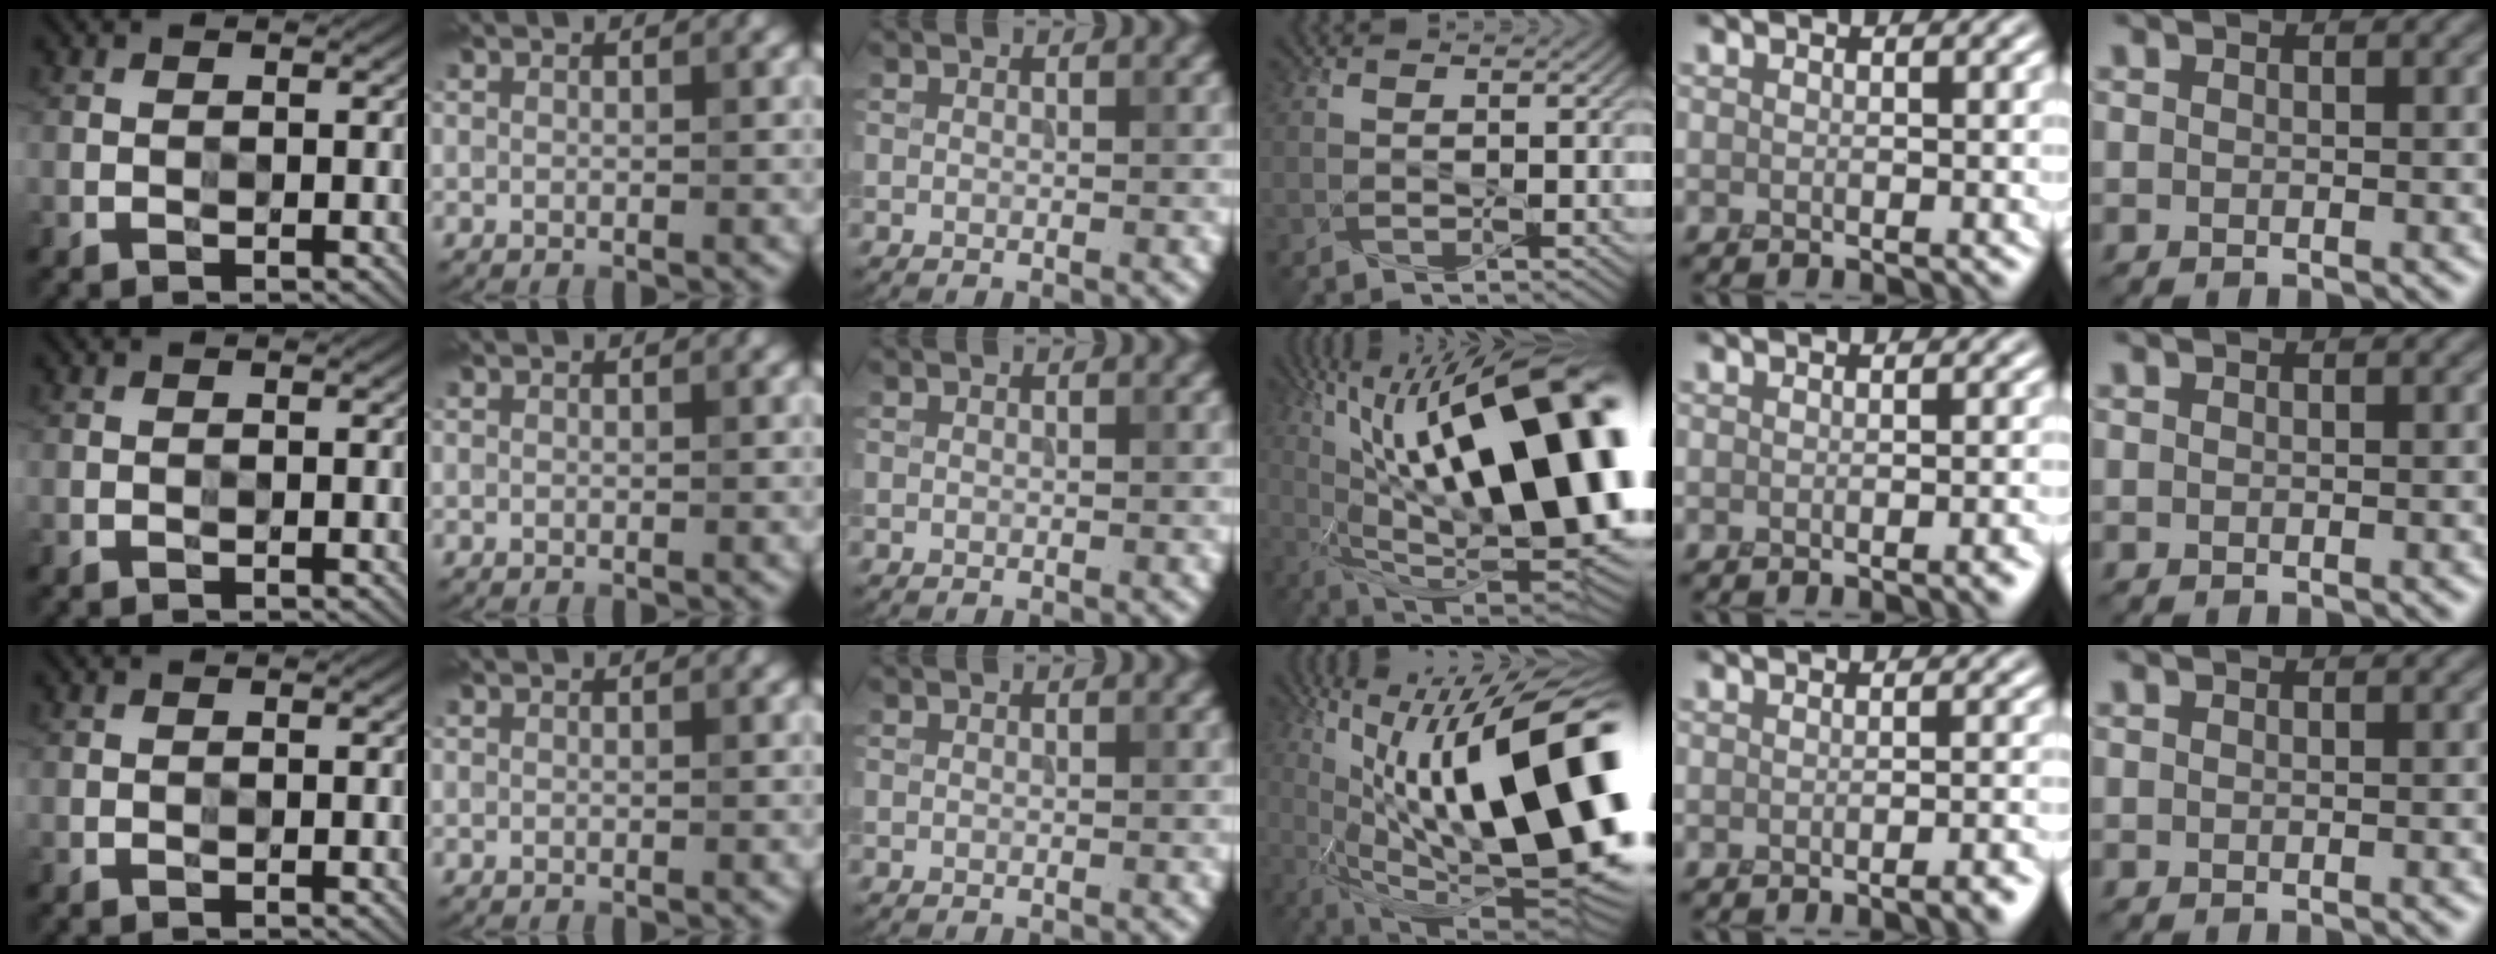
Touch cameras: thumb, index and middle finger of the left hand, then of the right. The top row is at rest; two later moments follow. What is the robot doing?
{"motion": "press", "object": "syringe"}